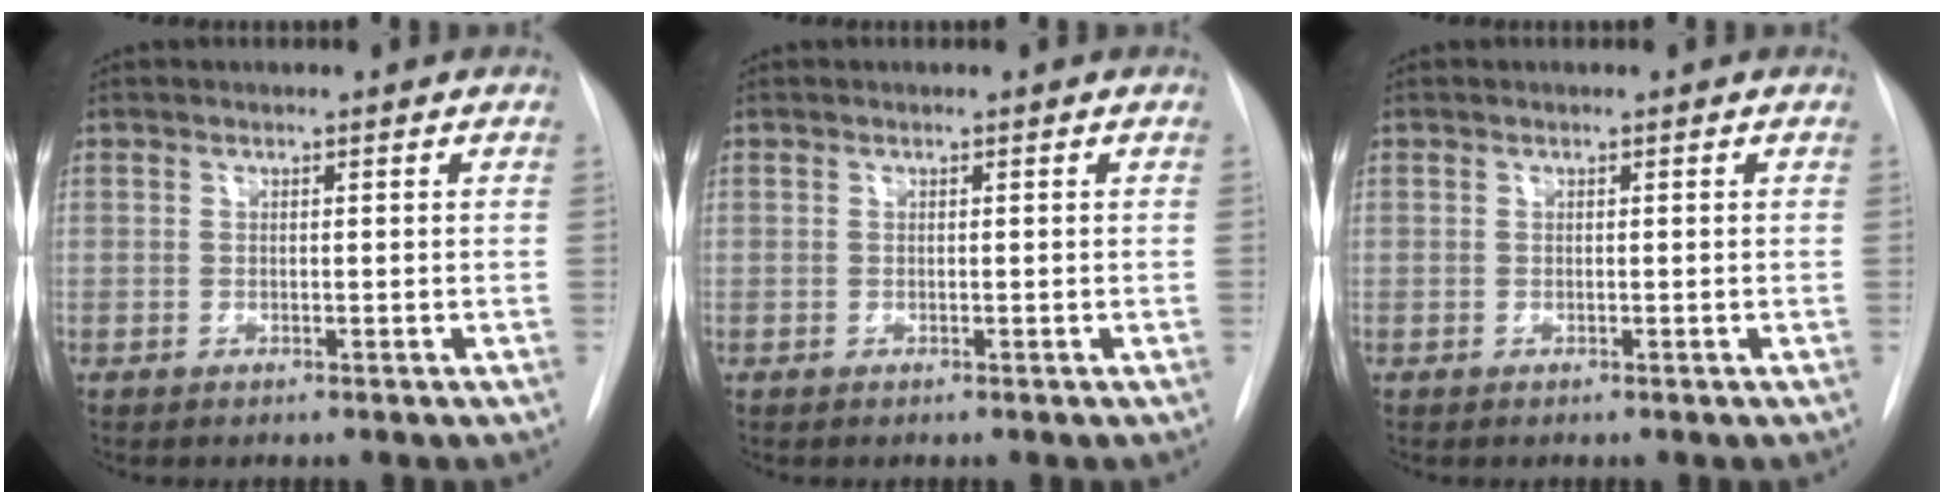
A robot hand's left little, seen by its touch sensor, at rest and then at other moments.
{"total": 0.0}
{"total": 0.0}